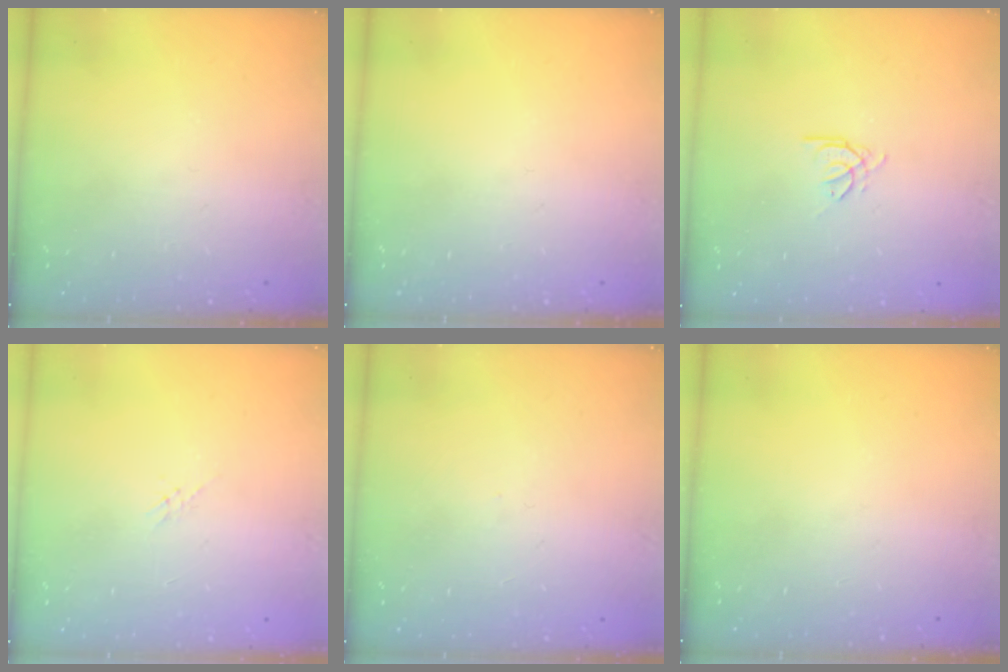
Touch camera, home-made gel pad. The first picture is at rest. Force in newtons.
{"total": 0.0}
{"total": 0.7, "press": 0.6, "slide": 0.3}
{"total": 0.5, "press": 0.5, "slide": 0.2}
{"total": 0.0}
{"total": 0.0}